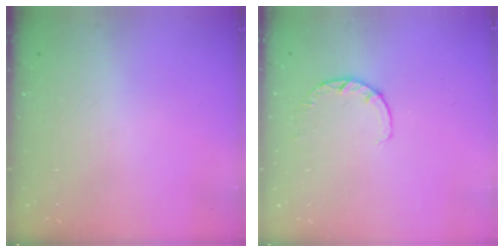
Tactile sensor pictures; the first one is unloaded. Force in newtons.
{"total": 3.0, "press": 2.9, "slide": 0.4}